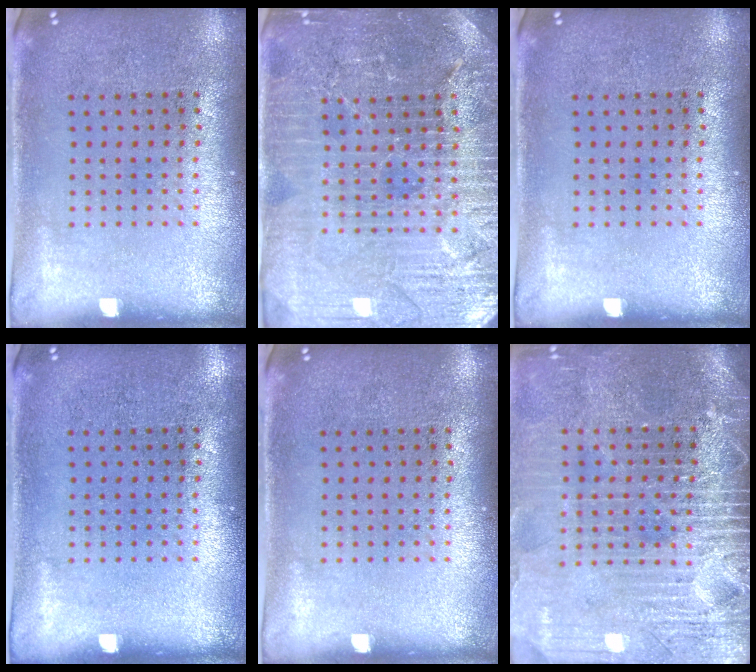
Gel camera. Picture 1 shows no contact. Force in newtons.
{"total": 4.5, "press": 4.2, "slide": 1.5}
{"total": 0.0}
{"total": 0.0}
{"total": 0.0}
{"total": 4.3, "press": 3.7, "slide": 2.1}